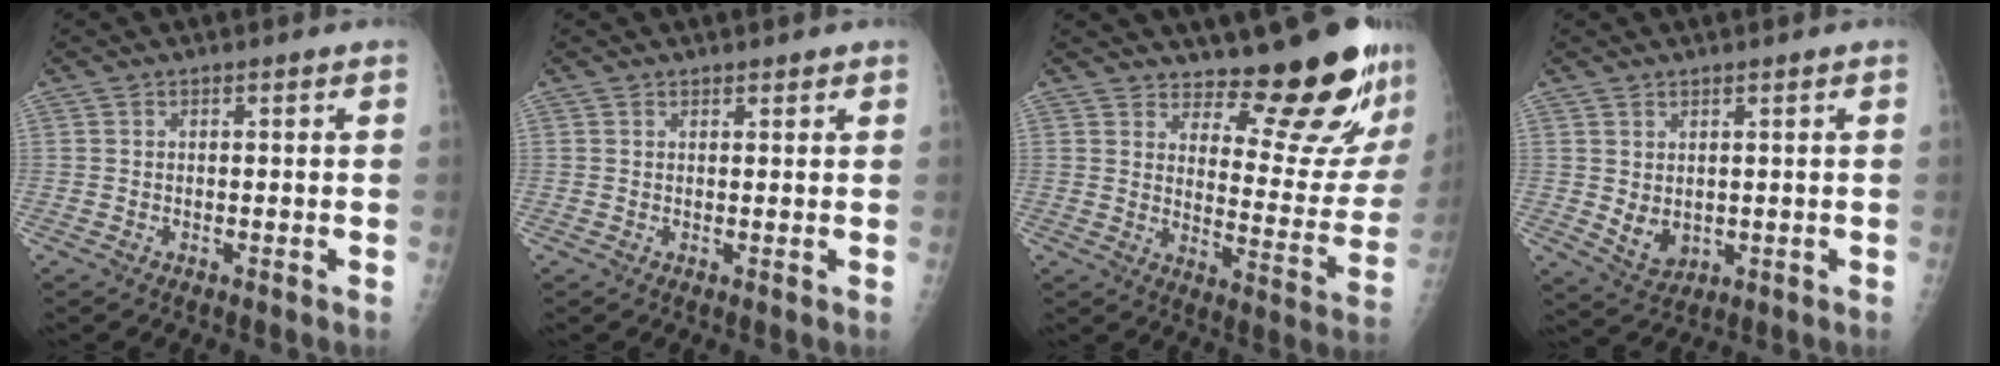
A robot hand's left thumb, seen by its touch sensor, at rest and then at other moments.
{"total": 1.0, "force": [0.9, 0.5, 0.2], "torque": [0.004, -0.005, 0.010]}
{"total": 16.0, "force": [13.8, 3.6, 7.2], "torque": [-0.054, -0.146, 0.181]}
{"total": 4.4, "force": [0.6, 3.3, 2.8], "torque": [-0.037, -0.016, 0.028]}